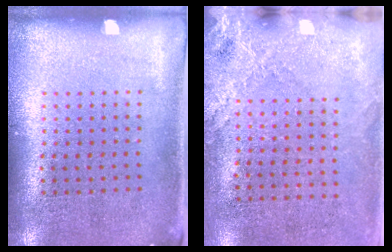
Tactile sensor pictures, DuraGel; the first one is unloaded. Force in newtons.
{"total": 2.5, "press": 2.1, "slide": 1.3}